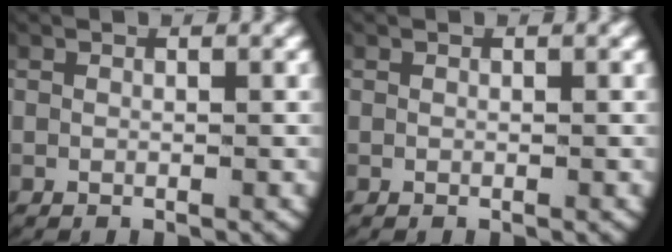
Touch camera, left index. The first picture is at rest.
{"total": 0.0}